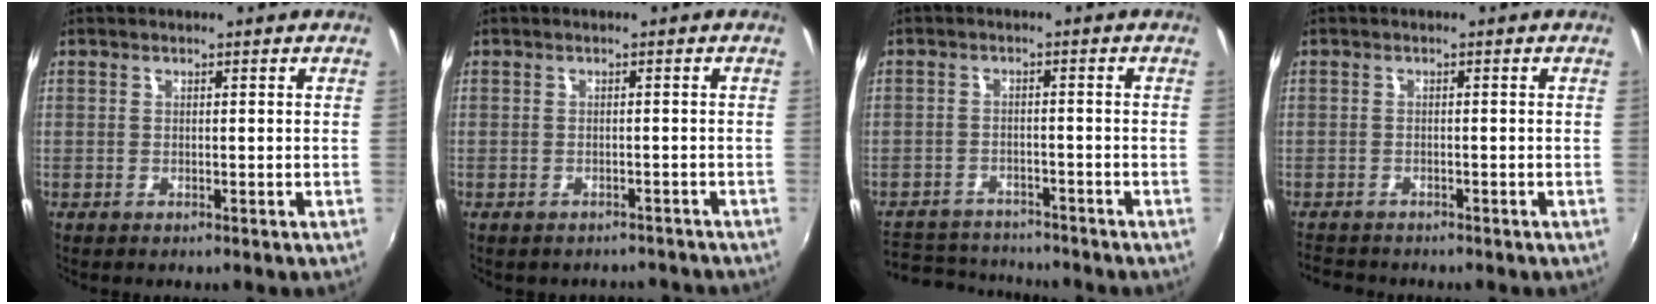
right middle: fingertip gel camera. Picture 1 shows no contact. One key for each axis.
{"total": 5.2, "fx": -4.7, "fy": 1.9, "fz": 1.3, "tx": -0.022, "ty": -0.010, "tz": -0.052}
{"total": 10.1, "fx": -9.2, "fy": 3.3, "fz": 2.4, "tx": -0.072, "ty": 0.013, "tz": -0.142}
{"total": 3.6, "fx": -3.3, "fy": 1.2, "fz": 0.6, "tx": -0.028, "ty": -0.010, "tz": -0.061}